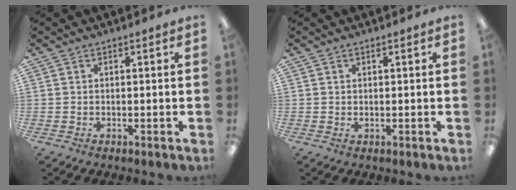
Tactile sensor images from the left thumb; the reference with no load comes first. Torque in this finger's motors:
{"motor_torque": [-0.16, 0.06, -0.12, 0.08, 0.00]}